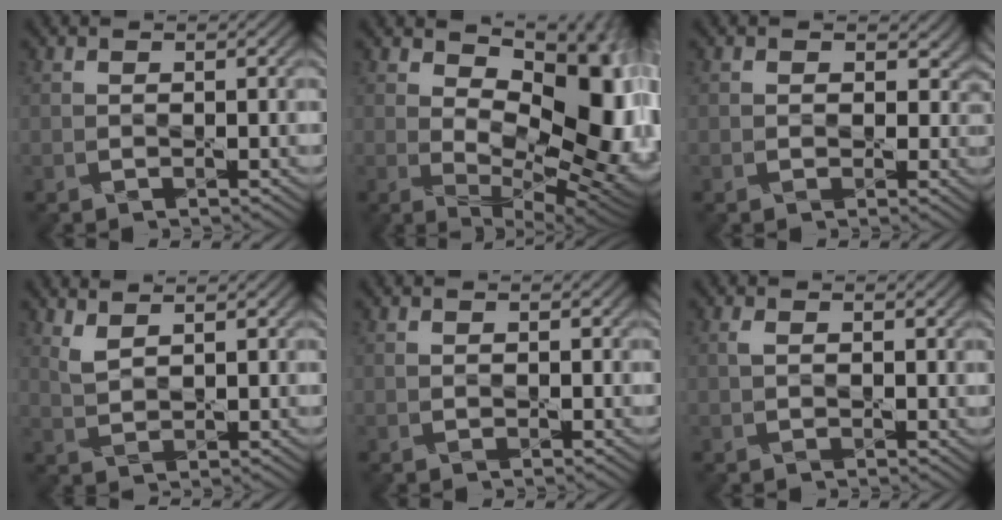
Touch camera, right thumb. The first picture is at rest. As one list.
[{"total": 16.0, "force": [3.1, 8.7, 13.1], "torque": [-0.174, -0.012, 0.067]}, {"total": 3.1, "force": [0.6, 2.7, 1.5], "torque": [-0.016, -0.003, 0.004]}, {"total": 3.1, "force": [2.4, 0.9, 1.8], "torque": [-0.048, -0.003, 0.055]}, {"total": 0.7, "force": [0.4, 0.5, 0.4], "torque": [-0.009, -0.002, 0.009]}, {"total": 1.9, "force": [0.7, 1.1, 1.4], "torque": [-0.029, 0.000, 0.014]}]